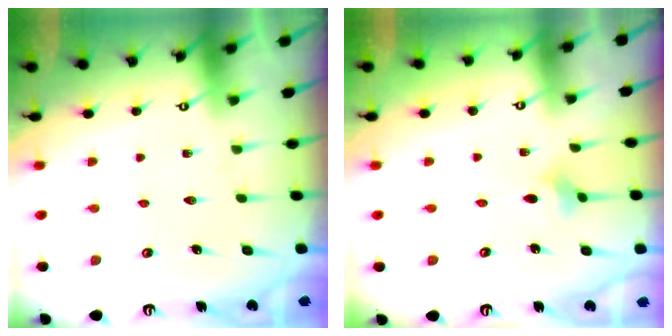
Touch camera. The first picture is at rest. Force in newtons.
{"total": 1.9, "press": 1.8, "slide": 0.5}